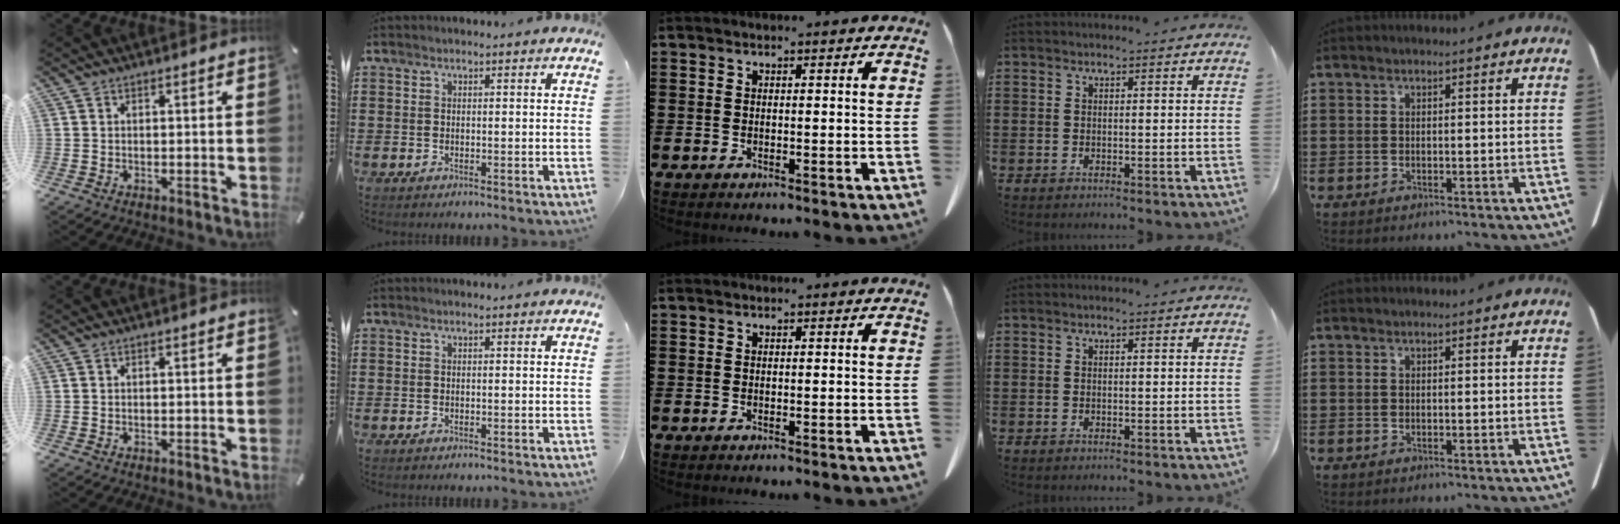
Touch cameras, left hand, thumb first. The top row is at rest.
{}